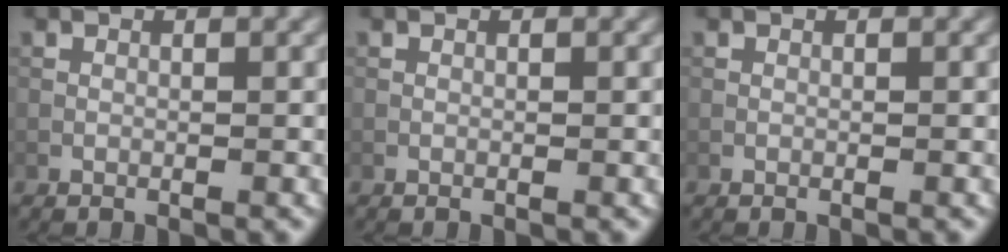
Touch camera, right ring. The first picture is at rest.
{"total": 0.0}
{"total": 0.0}